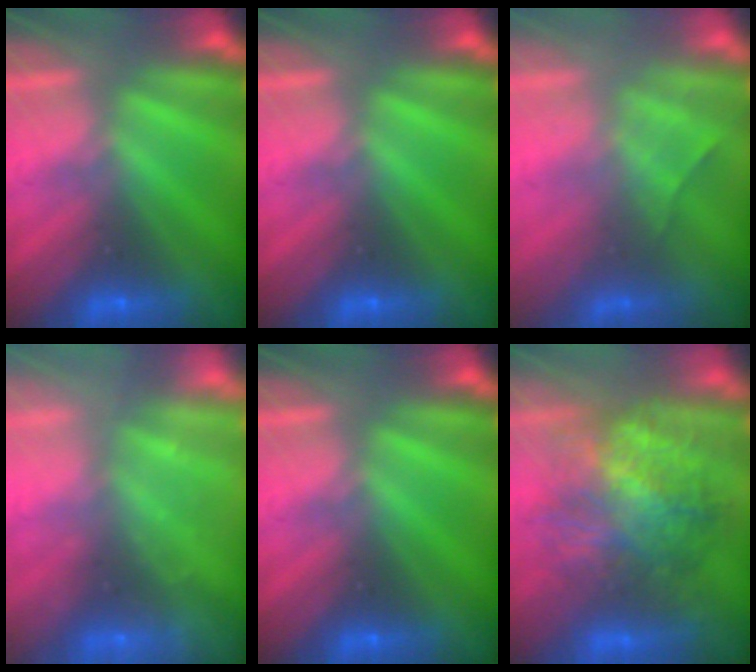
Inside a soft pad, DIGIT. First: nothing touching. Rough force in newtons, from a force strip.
{"total": 0.0}
{"total": 2.3}
{"total": 2.3}
{"total": 0.0}
{"total": 10.8}